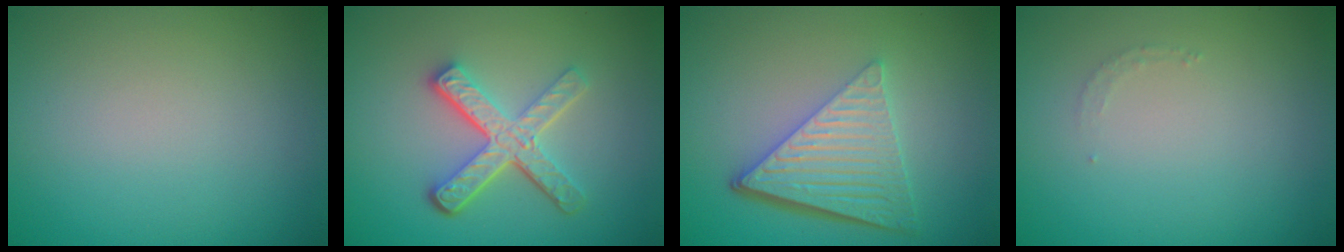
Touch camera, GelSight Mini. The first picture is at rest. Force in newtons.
{"total": 5.0, "press": 3.6, "slide": 3.4}
{"total": 6.5, "press": 4.3, "slide": 4.9}
{"total": 0.8, "press": 0.8, "slide": 0.1}